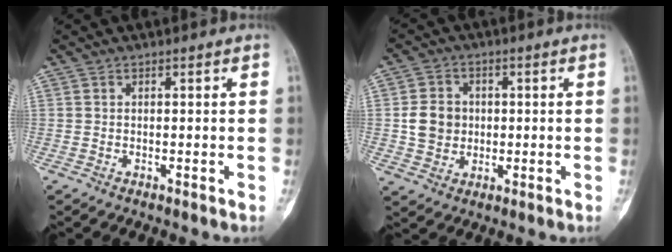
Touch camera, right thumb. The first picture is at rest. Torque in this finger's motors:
{"motor_torque": [0.23, 0.77, 0.30, -0.28, -0.01]}